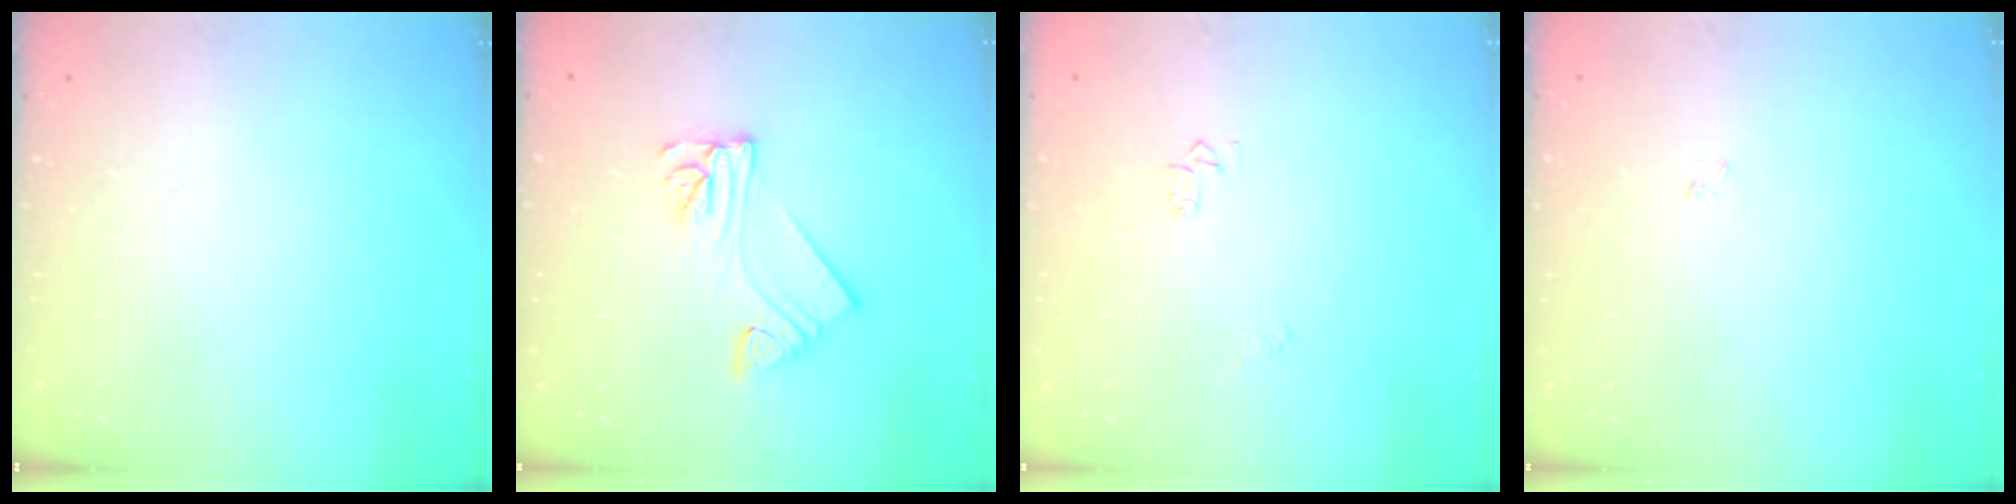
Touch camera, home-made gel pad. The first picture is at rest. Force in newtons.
{"total": 7.9, "press": 7.9, "slide": 0.8}
{"total": 4.2, "press": 4.1, "slide": 0.7}
{"total": 2.2, "press": 2.1, "slide": 0.3}